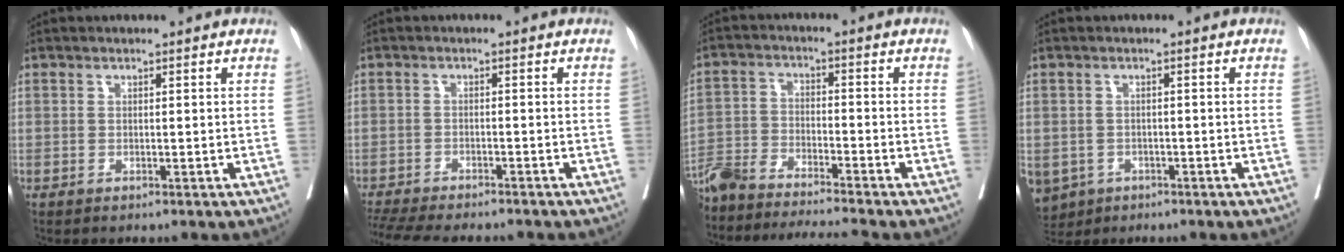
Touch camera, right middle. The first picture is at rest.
{"total": 13.4, "force": [-11.8, 2.4, 5.7], "torque": [-0.107, -0.015, -0.169]}
{"total": 13.5, "force": [-12.5, -0.6, 5.0], "torque": [-0.085, -0.003, -0.216]}
{"total": 8.5, "force": [-4.2, 6.9, 2.8], "torque": [-0.082, -0.003, -0.059]}